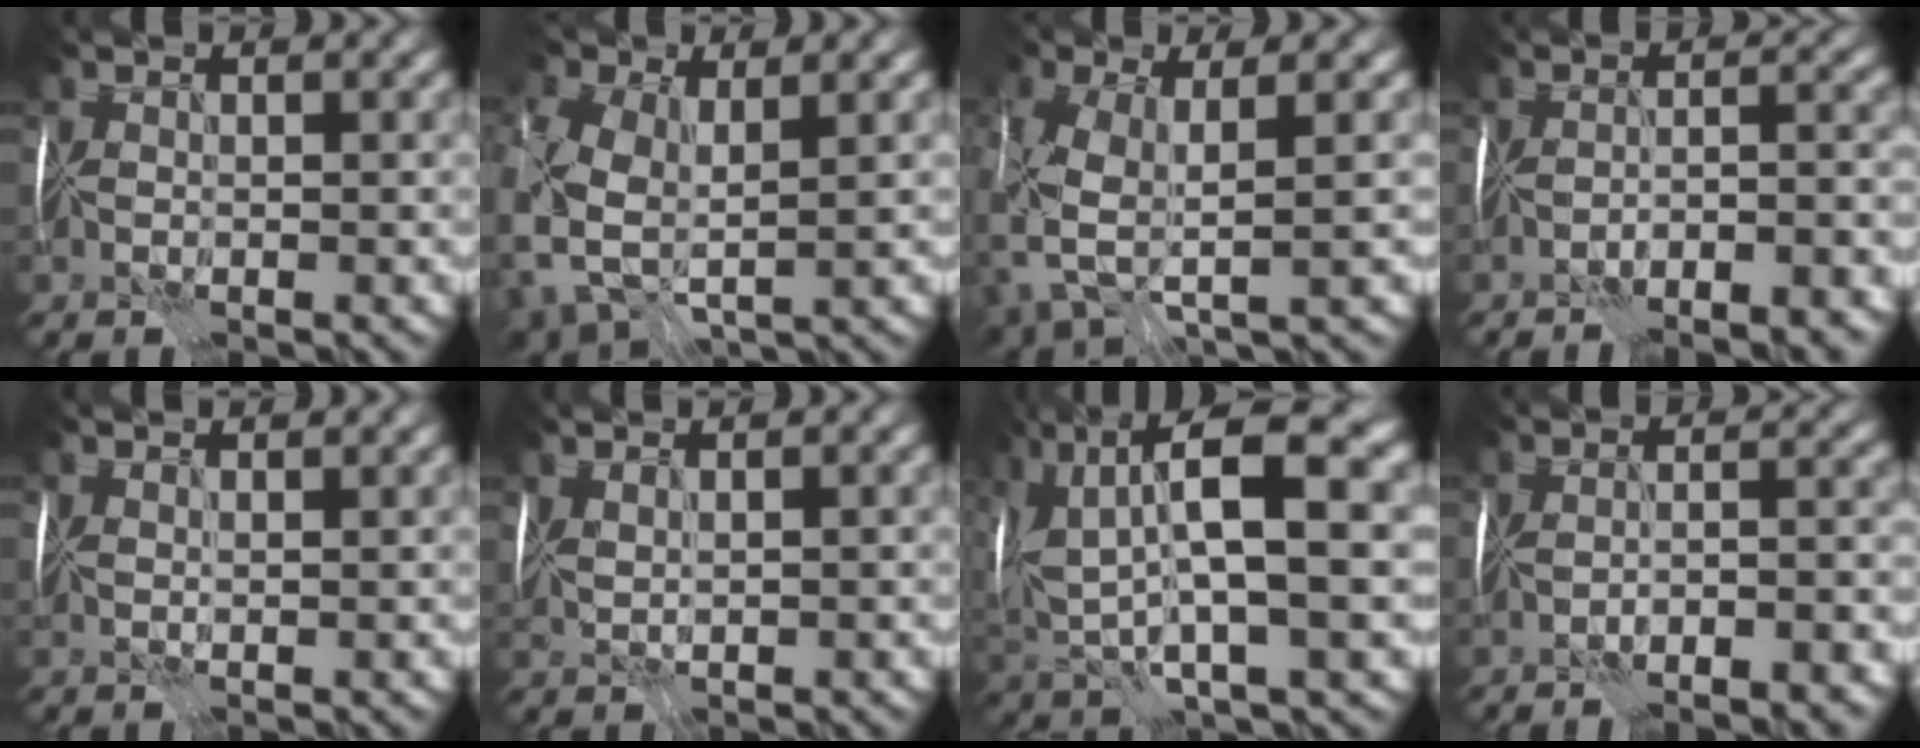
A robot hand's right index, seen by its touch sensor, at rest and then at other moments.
{"total": 9.9, "force": [-0.9, 6.4, 7.5], "torque": [-0.194, -0.034, 0.003]}
{"total": 7.8, "force": [-2.1, 3.6, 6.6], "torque": [-0.172, -0.028, -0.030]}
{"total": 5.3, "force": [-4.4, 0.2, 2.9], "torque": [-0.038, 0.009, -0.057]}
{"total": 1.9, "force": [1.7, 0.0, 0.8], "torque": [-0.015, 0.002, 0.023]}
{"total": 1.2, "force": [0.9, -0.2, 0.8], "torque": [-0.019, 0.003, 0.019]}
{"total": 13.0, "force": [3.4, 3.4, 12.0], "torque": [-0.237, 0.019, 0.062]}
{"total": 4.7, "force": [-3.7, 0.2, 2.9], "torque": [-0.035, 0.010, -0.048]}